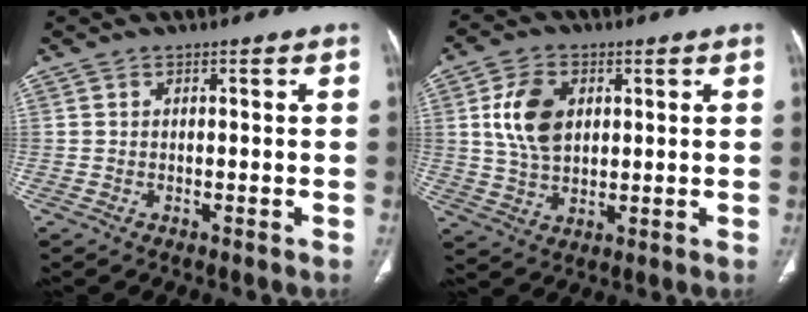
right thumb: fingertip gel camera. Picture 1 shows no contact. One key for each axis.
{"total": 9.5, "fx": 2.2, "fy": 6.4, "fz": 6.7, "tx": -0.118, "ty": -0.005, "tz": 0.047}